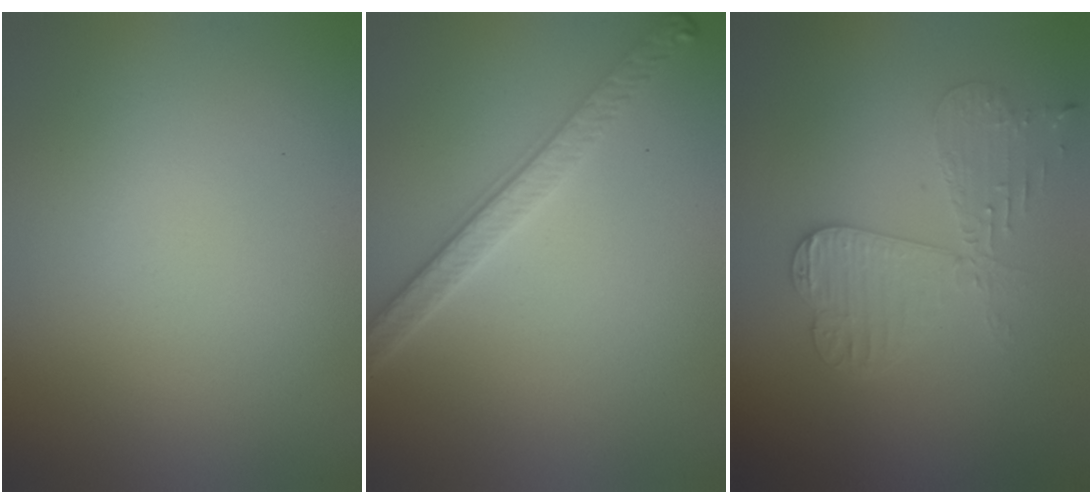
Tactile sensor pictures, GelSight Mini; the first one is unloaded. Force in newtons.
{"total": 3.0, "press": 2.9, "slide": 0.7}
{"total": 3.5, "press": 3.4, "slide": 0.5}